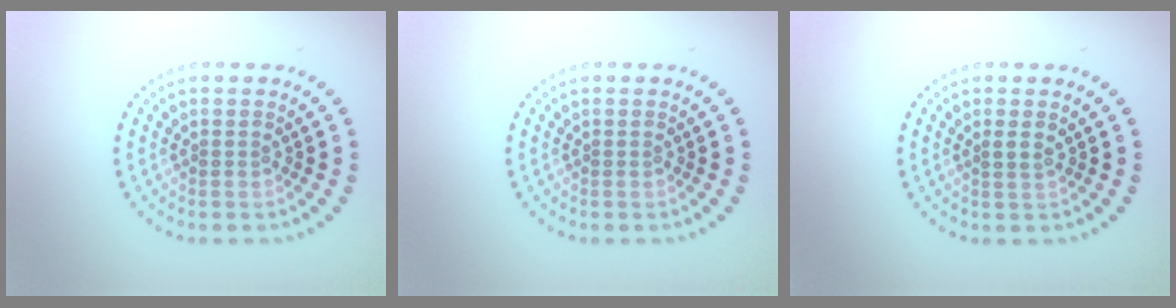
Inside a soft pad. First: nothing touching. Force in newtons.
{"total": 0.0}
{"total": 0.6, "press": 0.5, "slide": 0.3}